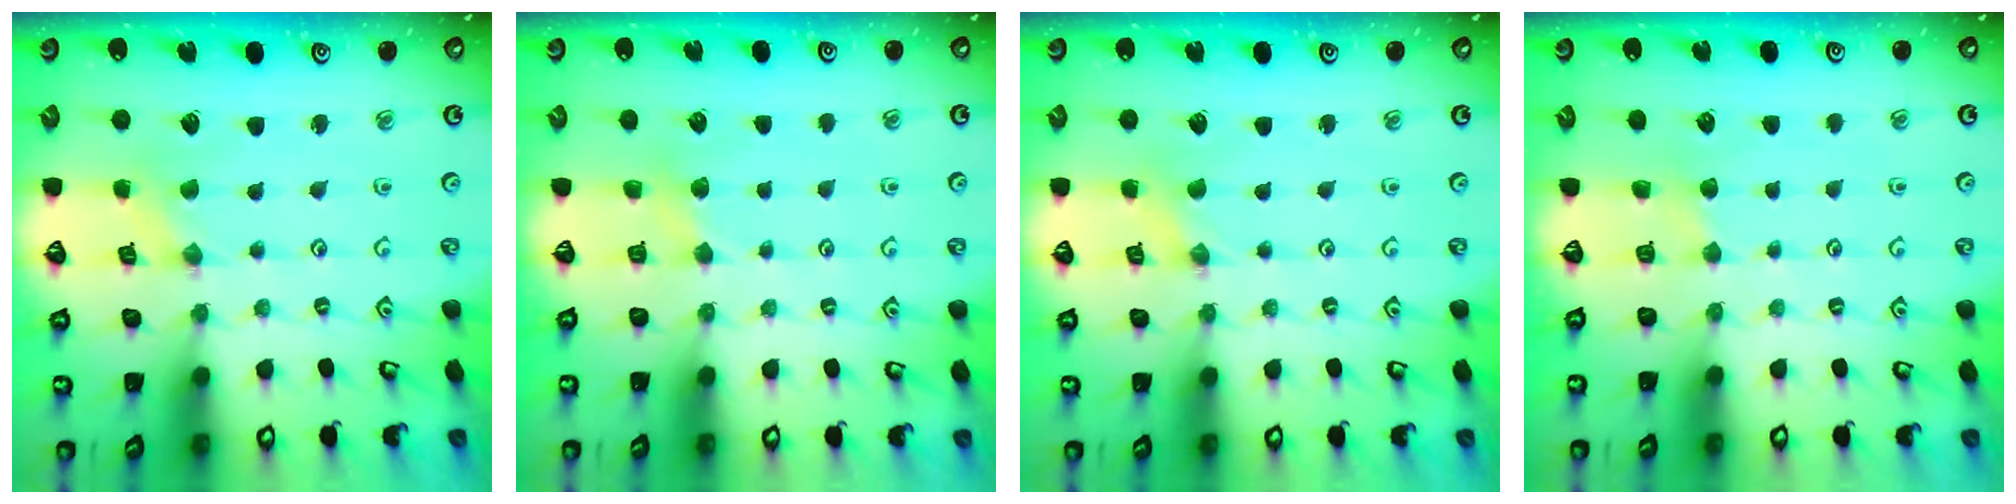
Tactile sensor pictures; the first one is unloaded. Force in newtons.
{"total": 3.0, "press": 2.9, "slide": 0.3}
{"total": 0.8, "press": 0.8, "slide": 0.1}
{"total": 2.5, "press": 2.5, "slide": 0.3}